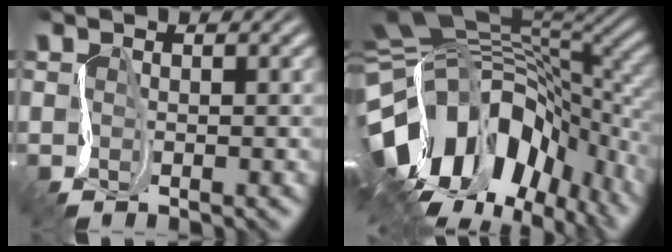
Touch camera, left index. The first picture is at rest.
{"total": 16.0, "force": [-7.1, 9.3, 10.8], "torque": [-0.204, -0.001, -0.119]}